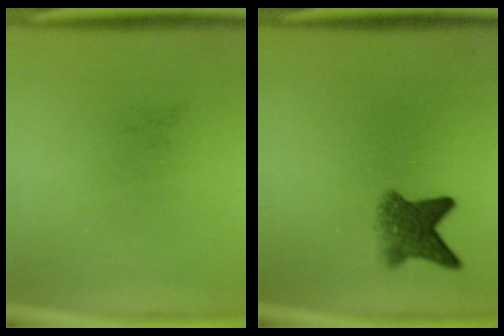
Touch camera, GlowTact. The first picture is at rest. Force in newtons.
{"total": 4.8}